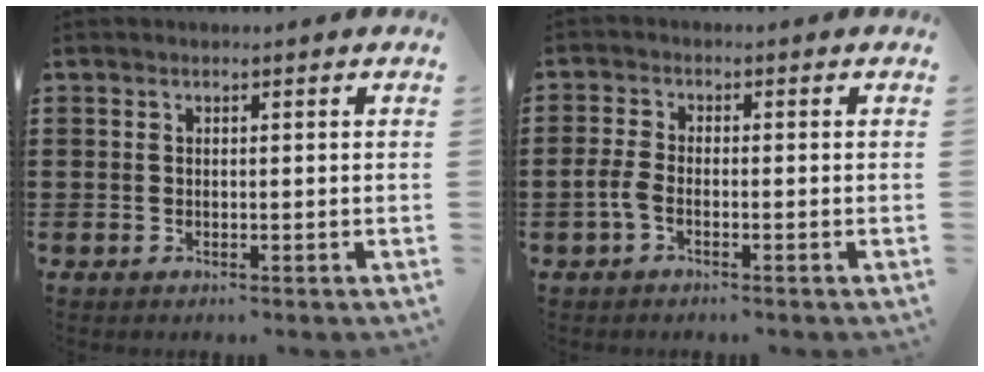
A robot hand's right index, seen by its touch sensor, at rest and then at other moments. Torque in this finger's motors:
{"motor_torque": [0.00, 2.14, 0.19, 0.04]}